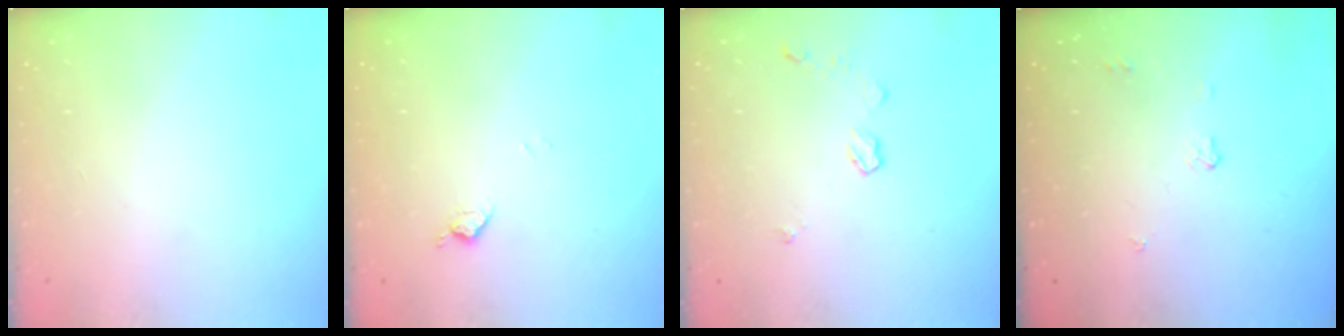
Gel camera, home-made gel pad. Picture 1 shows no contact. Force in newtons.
{"total": 7.7, "press": 7.7, "slide": 0.7}
{"total": 5.1, "press": 5.1, "slide": 0.1}
{"total": 3.6, "press": 3.6, "slide": 0.1}